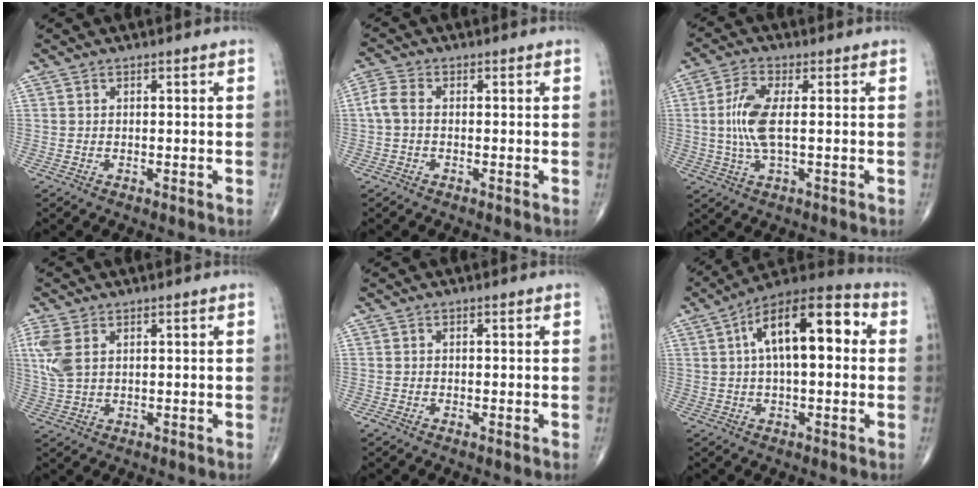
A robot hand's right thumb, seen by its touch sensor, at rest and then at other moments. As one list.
[{"total": 3.5, "force": [-0.2, 2.1, 2.7], "torque": [-0.065, 0.008, -0.012]}, {"total": 7.8, "force": [0.3, 2.6, 7.4], "torque": [-0.175, 0.001, 0.003]}, {"total": 5.9, "force": [2.0, 3.3, 4.5], "torque": [-0.123, 0.004, 0.048]}, {"total": 0.7, "force": [-0.3, 0.3, 0.5], "torque": [-0.011, 0.001, -0.008]}, {"total": 16.7, "force": [3.3, 7.4, 14.6], "torque": [-0.216, 0.035, 0.043]}]